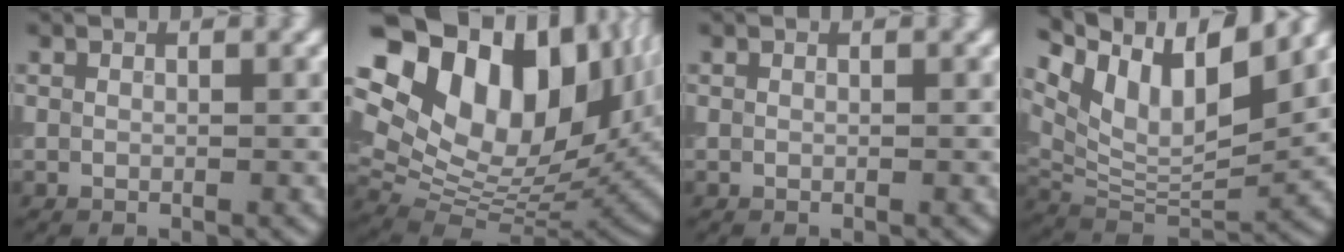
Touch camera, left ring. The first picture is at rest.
{"total": 21.7, "force": [8.4, 14.8, 13.4], "torque": [-0.251, 0.054, 0.161]}
{"total": 0.0}
{"total": 11.0, "force": [6.2, 4.3, 8.0], "torque": [-0.143, 0.005, 0.115]}